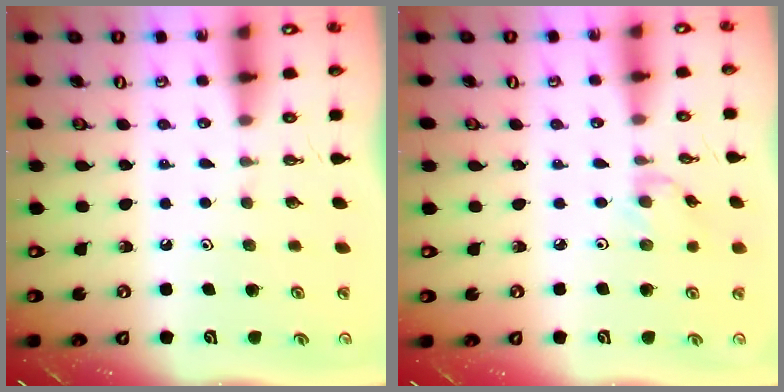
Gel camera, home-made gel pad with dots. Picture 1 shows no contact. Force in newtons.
{"total": 0.7, "press": 0.7, "slide": 0.2}